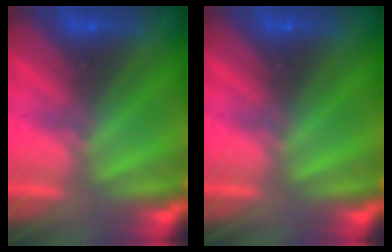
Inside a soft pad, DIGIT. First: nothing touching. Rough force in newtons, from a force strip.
{"total": 0.0}